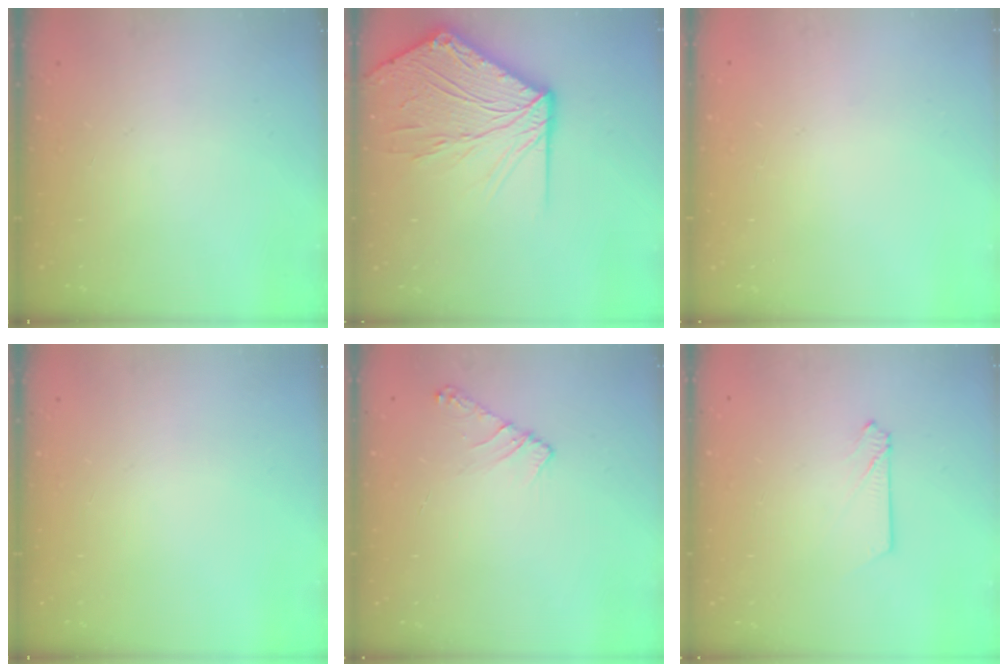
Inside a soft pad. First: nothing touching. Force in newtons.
{"total": 17.4, "press": 17.3, "slide": 2.2}
{"total": 0.0}
{"total": 0.0}
{"total": 5.9, "press": 5.8, "slide": 1.0}
{"total": 2.7, "press": 2.7, "slide": 0.3}